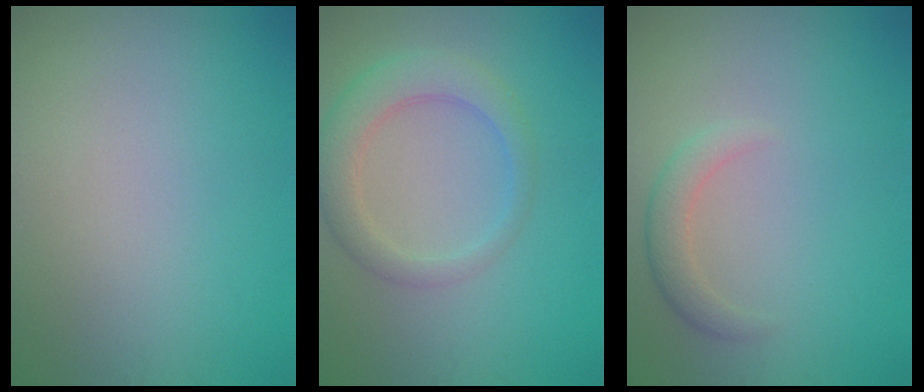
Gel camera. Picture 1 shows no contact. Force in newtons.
{"total": 3.8, "press": 3.8, "slide": 0.1}
{"total": 2.0, "press": 2.0, "slide": 0.1}